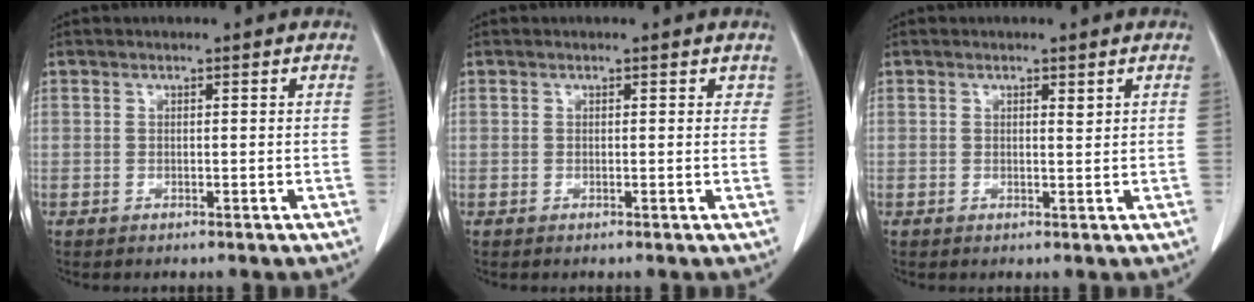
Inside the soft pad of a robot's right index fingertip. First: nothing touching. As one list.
[{"total": 0.9, "force": [0.4, 0.7, 0.5], "torque": [0.004, 0.002, -0.004]}, {"total": 1.1, "force": [0.5, 0.4, 0.9], "torque": [-0.014, -0.002, 0.007]}]